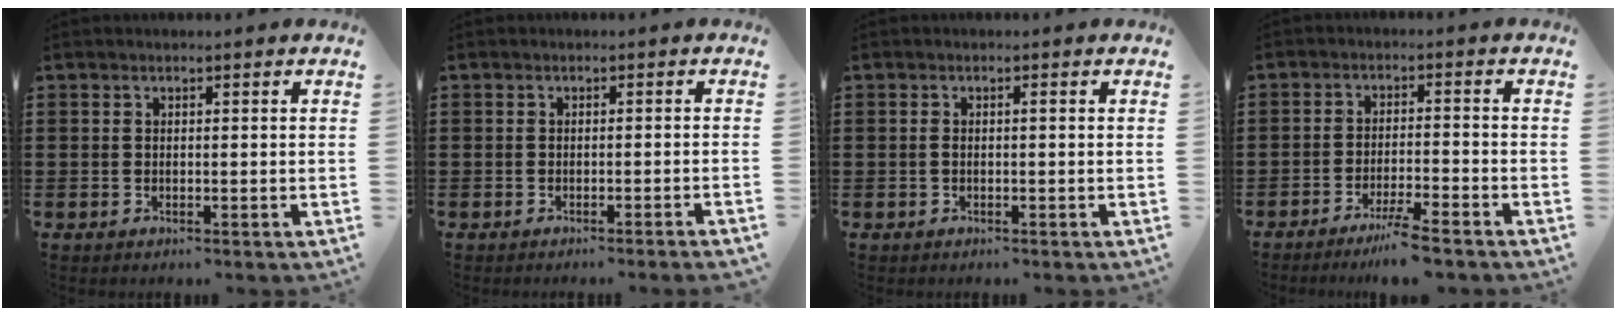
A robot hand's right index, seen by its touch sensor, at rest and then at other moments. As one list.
[{"total": 1.2, "force": [-0.9, -0.3, 0.7], "torque": [-0.011, -0.002, -0.018]}, {"total": 0.8, "force": [-0.2, 0.0, 0.8], "torque": [-0.015, -0.003, -0.004]}, {"total": 4.7, "force": [-4.1, -0.5, 2.4], "torque": [-0.046, -0.014, -0.076]}]